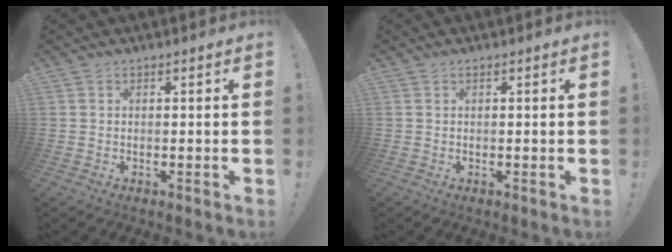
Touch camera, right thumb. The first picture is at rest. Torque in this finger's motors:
{"motor_torque": [0.01, 0.09, -0.11, -0.07, 0.07]}